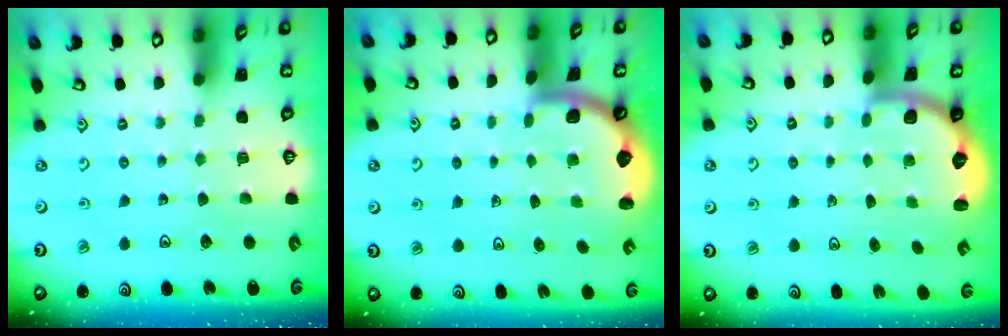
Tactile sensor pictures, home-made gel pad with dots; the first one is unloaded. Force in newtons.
{"total": 1.6, "press": 1.6, "slide": 0.1}
{"total": 2.7, "press": 2.1, "slide": 1.7}